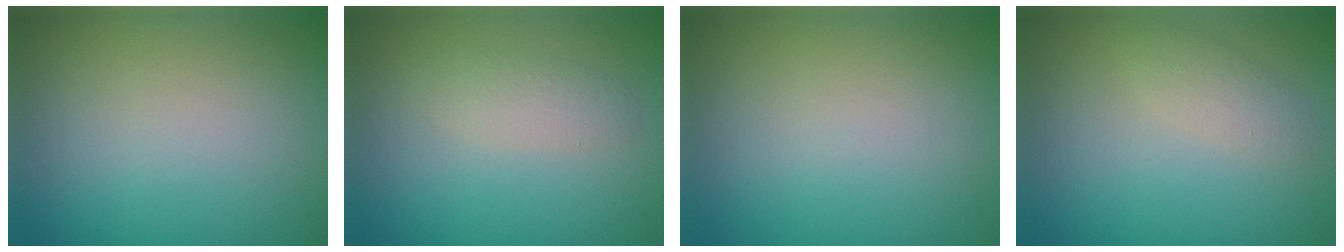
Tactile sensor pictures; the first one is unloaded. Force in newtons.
{"total": 1.7, "press": 1.7, "slide": 0.1}
{"total": 0.0}
{"total": 1.6, "press": 1.6, "slide": 0.1}